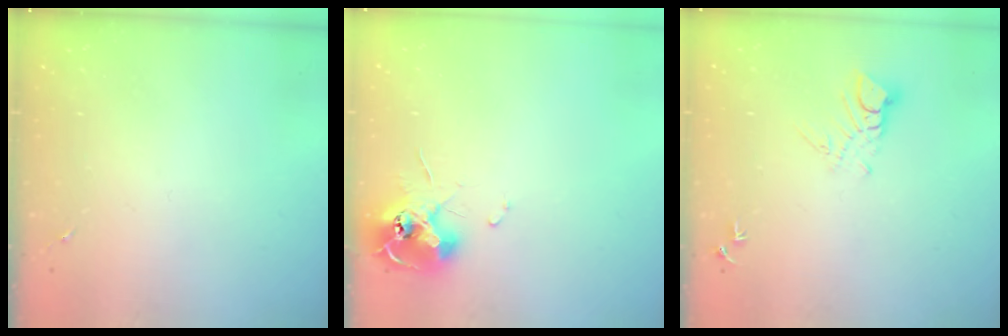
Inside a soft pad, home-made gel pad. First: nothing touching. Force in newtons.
{"total": 11.7, "press": 11.7, "slide": 0.9}
{"total": 5.9, "press": 5.9, "slide": 0.5}